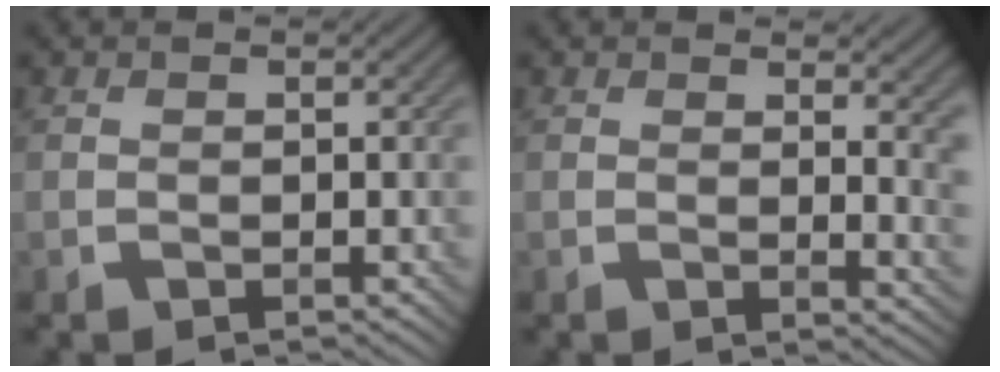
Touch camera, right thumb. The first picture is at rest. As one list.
[{"total": 4.2, "force": [1.5, 1.1, 3.8], "torque": [-0.056, -0.003, 0.025]}]